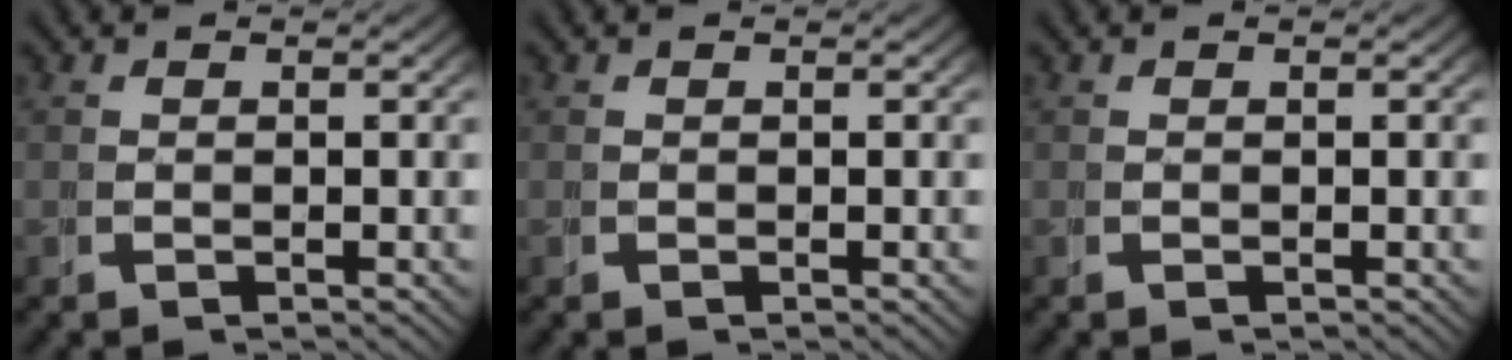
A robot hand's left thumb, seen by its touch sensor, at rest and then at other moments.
{"total": 0.0}
{"total": 0.0}